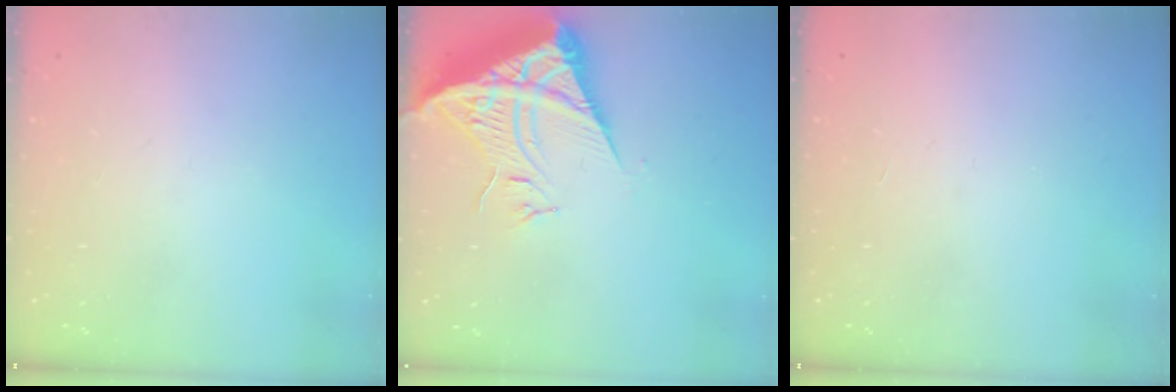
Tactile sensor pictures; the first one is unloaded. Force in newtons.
{"total": 10.3, "press": 10.3, "slide": 1.2}
{"total": 1.5, "press": 1.5, "slide": 0.1}